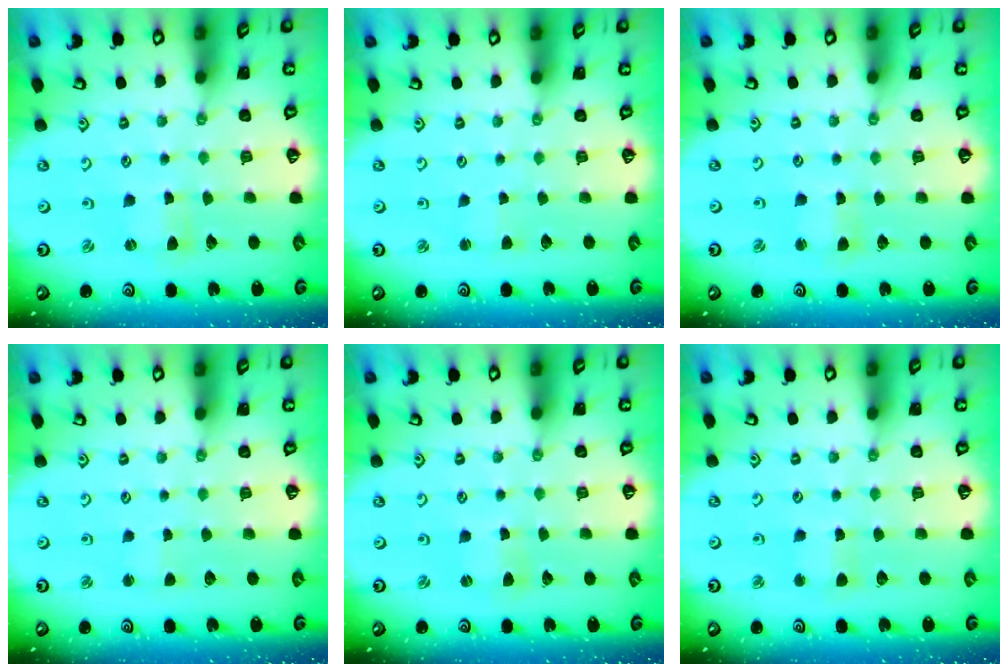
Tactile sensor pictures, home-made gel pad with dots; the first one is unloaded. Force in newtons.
{"total": 2.2, "press": 2.2, "slide": 0.3}
{"total": 2.2, "press": 2.2, "slide": 0.3}
{"total": 1.4, "press": 1.4, "slide": 0.2}
{"total": 0.9, "press": 0.9, "slide": 0.2}
{"total": 3.6, "press": 3.6, "slide": 0.4}